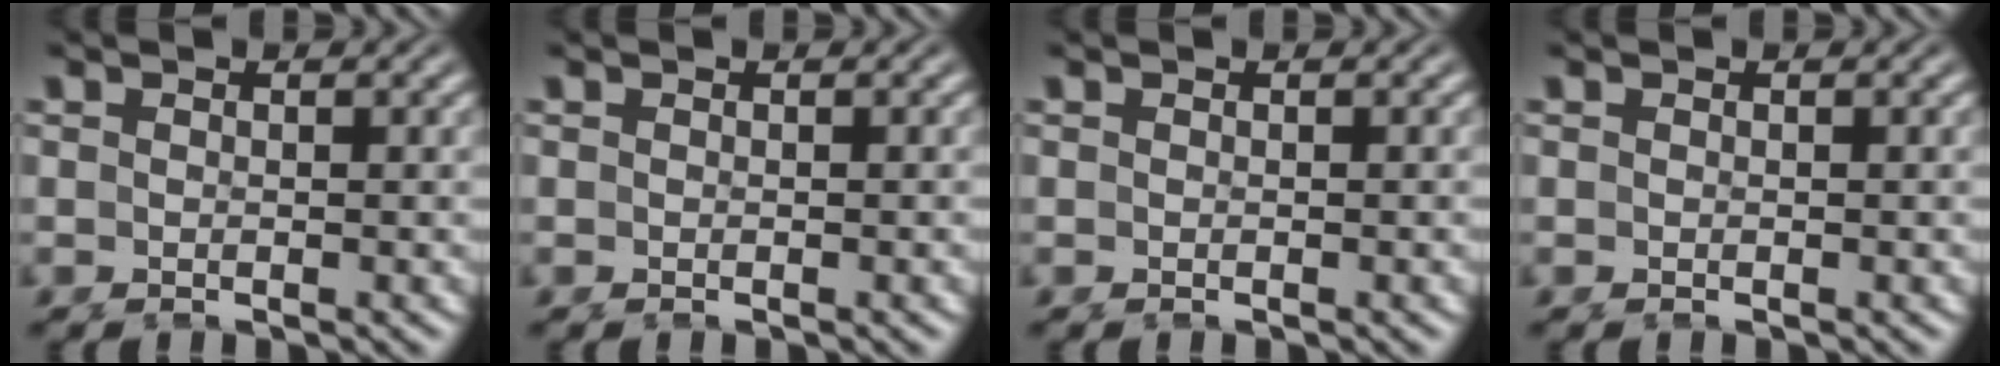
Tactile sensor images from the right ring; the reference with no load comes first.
{"total": 0.0}
{"total": 0.0}
{"total": 0.0}